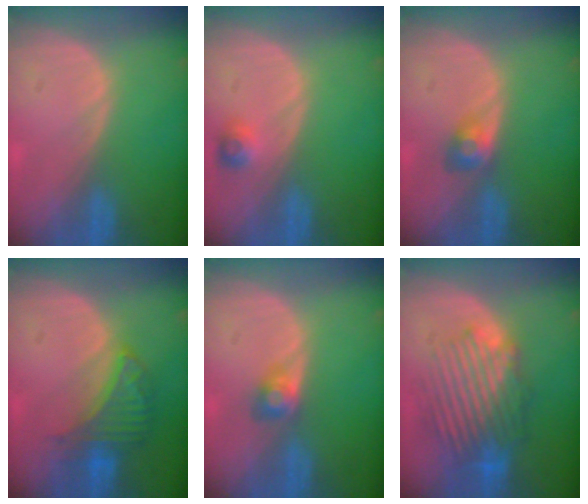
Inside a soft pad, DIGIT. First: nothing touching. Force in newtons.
{"total": 2.4, "press": 2.2, "slide": 0.9}
{"total": 3.0, "press": 2.6, "slide": 1.4}
{"total": 6.6, "press": 6.1, "slide": 2.5}
{"total": 2.4, "press": 2.4, "slide": 0.4}
{"total": 9.8, "press": 9.1, "slide": 3.5}